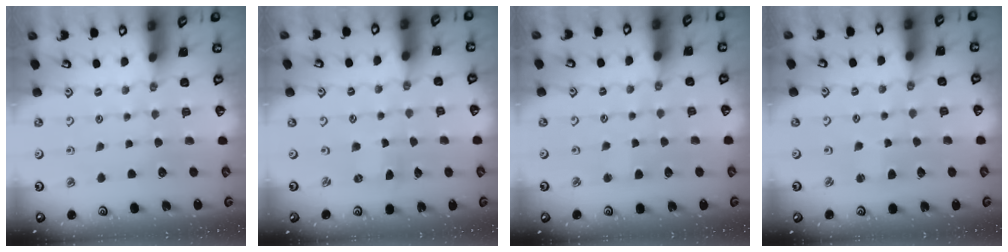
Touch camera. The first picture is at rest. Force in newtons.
{"total": 0.0}
{"total": 1.9, "press": 1.9, "slide": 0.3}
{"total": 1.2, "press": 1.1, "slide": 0.1}